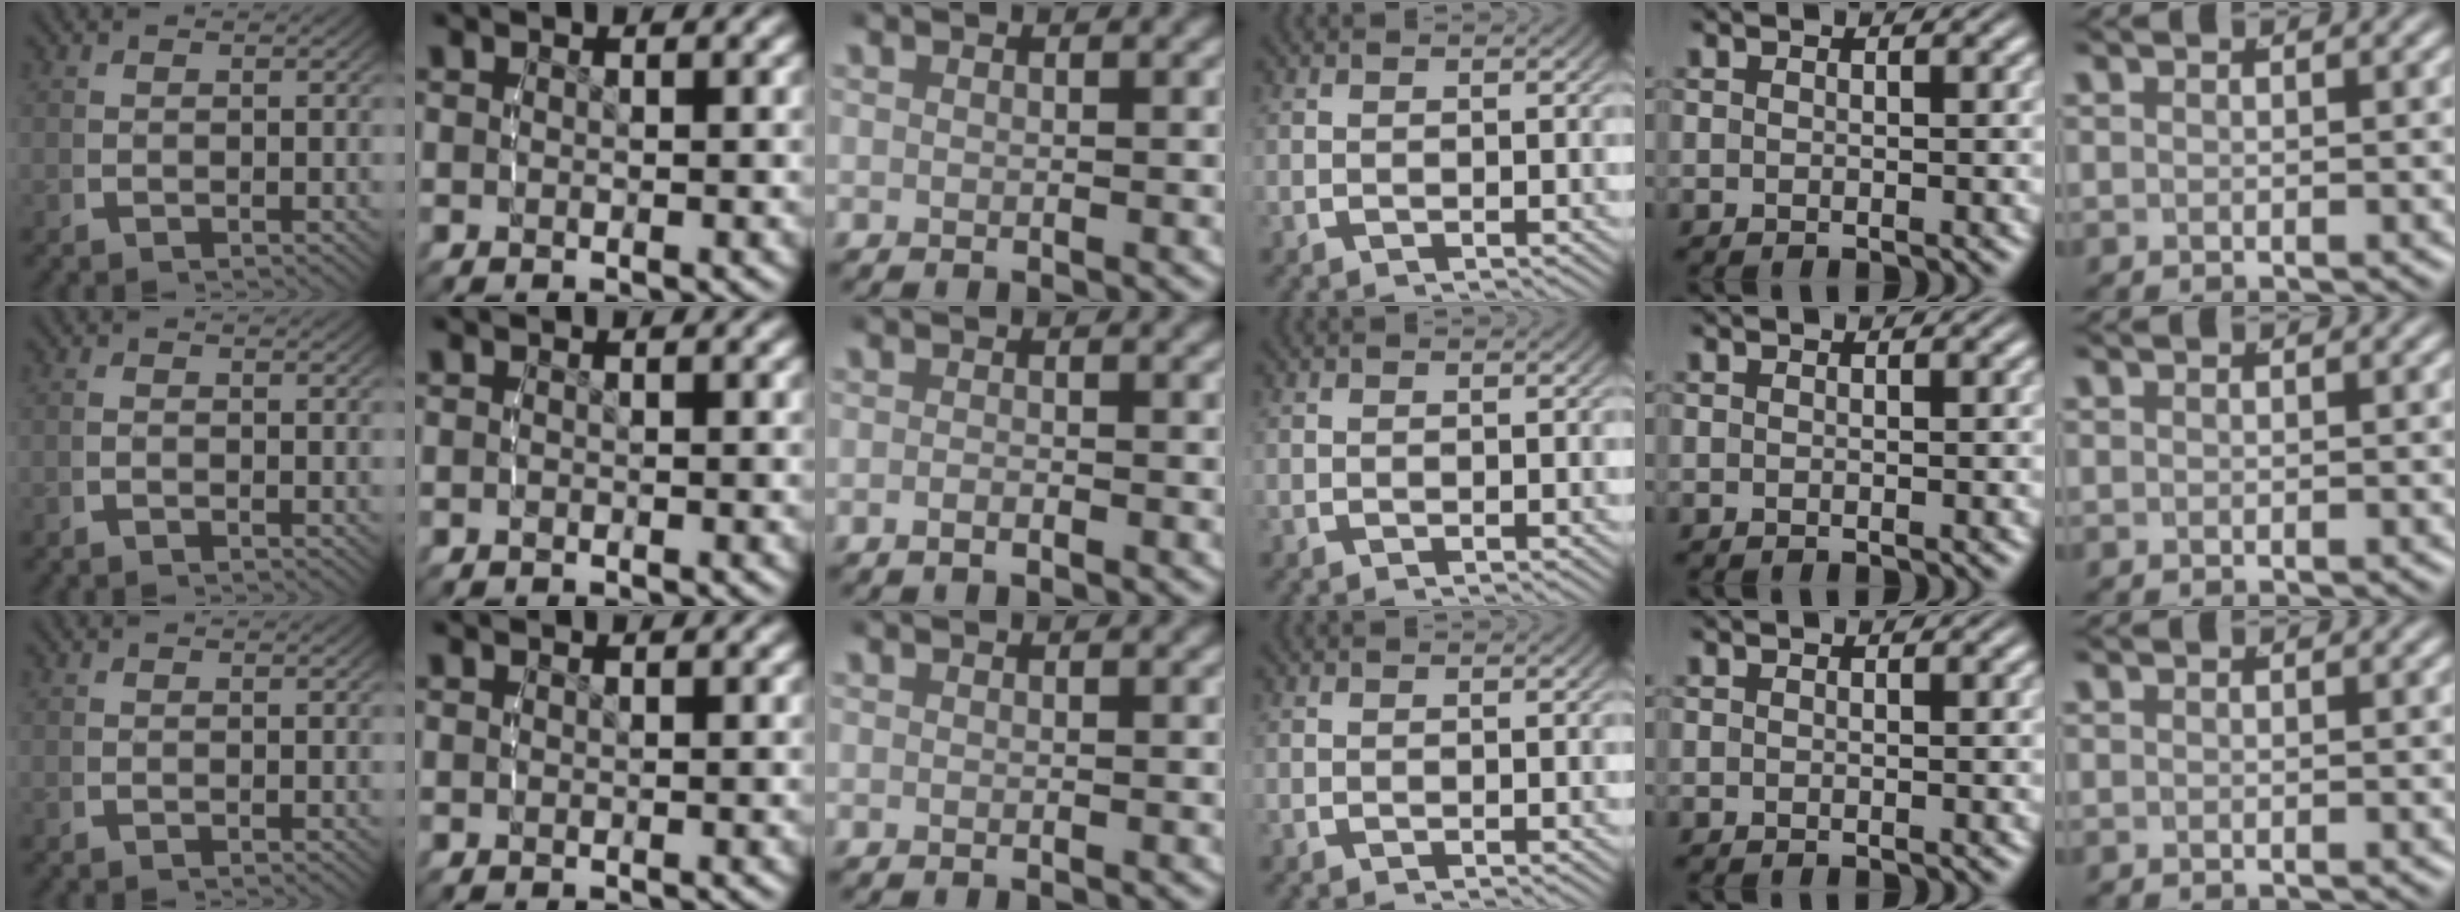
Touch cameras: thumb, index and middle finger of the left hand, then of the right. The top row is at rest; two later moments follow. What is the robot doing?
{"motion": "lift_and_place", "object": "cloth"}